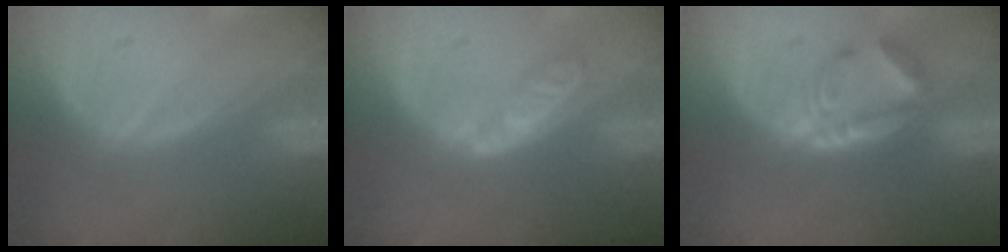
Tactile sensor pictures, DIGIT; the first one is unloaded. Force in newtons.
{"total": 4.7, "press": 3.9, "slide": 2.5}
{"total": 5.9, "press": 5.2, "slide": 2.9}